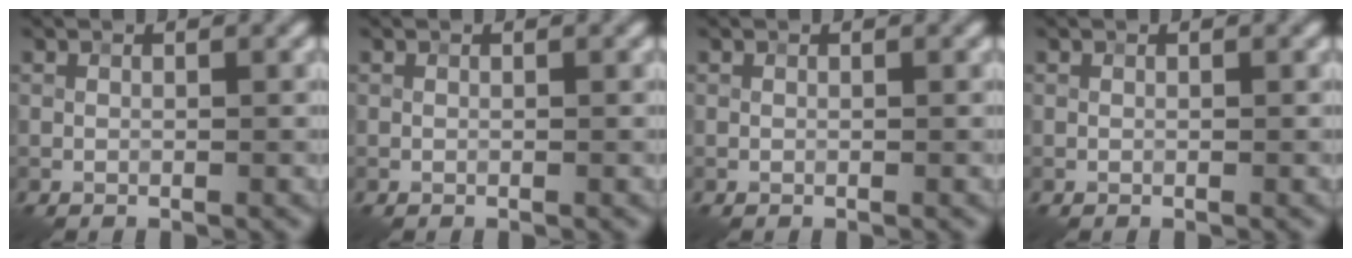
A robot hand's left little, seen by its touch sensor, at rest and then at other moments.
{"total": 0.0}
{"total": 0.0}
{"total": 0.0}